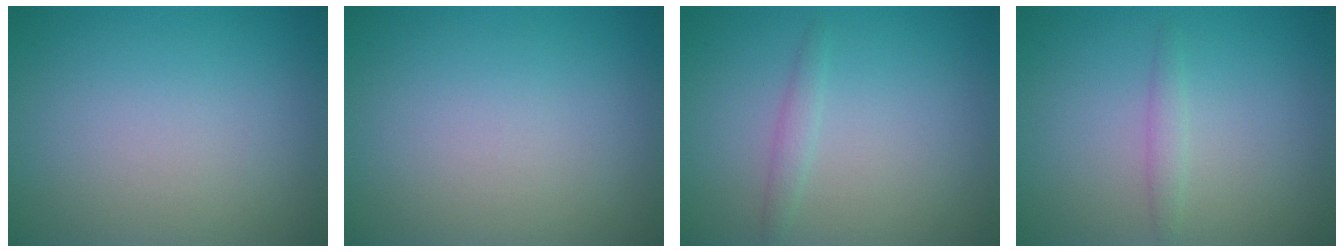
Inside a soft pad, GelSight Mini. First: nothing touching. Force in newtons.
{"total": 0.0}
{"total": 1.2, "press": 1.2, "slide": 0.1}
{"total": 1.1, "press": 1.1, "slide": 0.0}